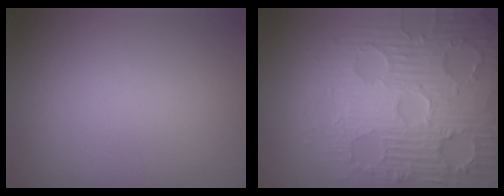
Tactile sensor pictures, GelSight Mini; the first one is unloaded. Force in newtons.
{"total": 8.4, "press": 6.4, "slide": 5.5}